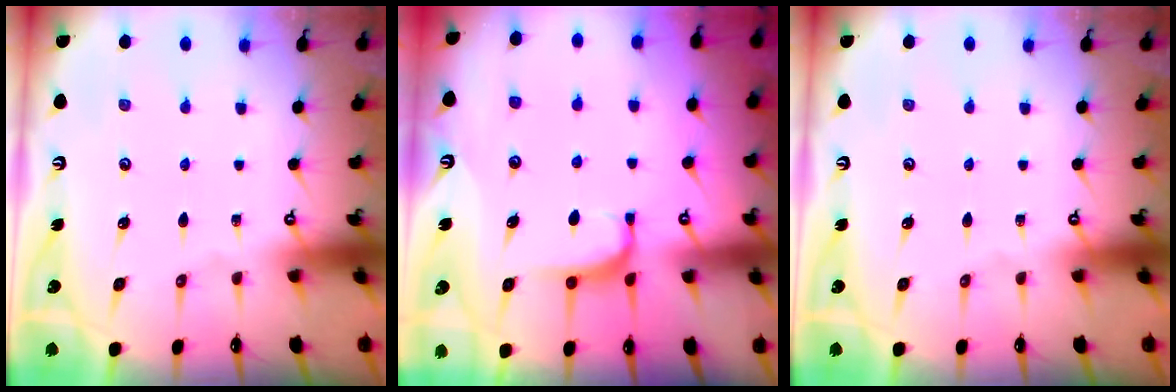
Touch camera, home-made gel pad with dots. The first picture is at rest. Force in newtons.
{"total": 0.8, "press": 0.7, "slide": 0.4}
{"total": 0.0}